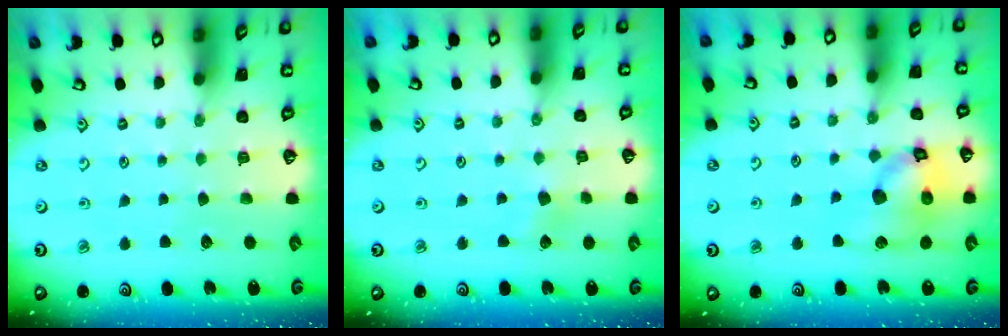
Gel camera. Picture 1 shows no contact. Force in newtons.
{"total": 4.4, "press": 4.4, "slide": 0.3}
{"total": 14.6, "press": 14.5, "slide": 2.1}